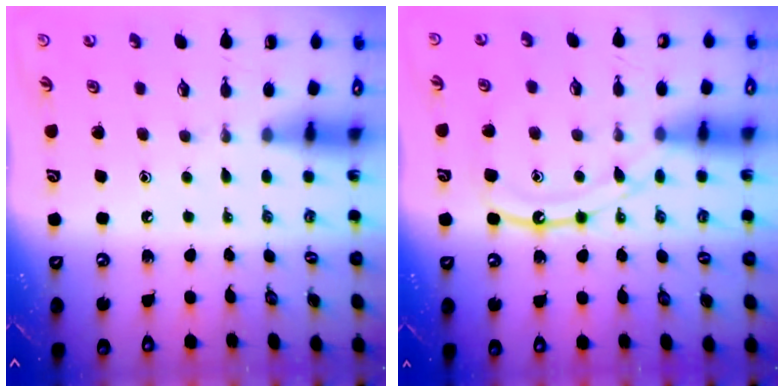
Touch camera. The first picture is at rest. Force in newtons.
{"total": 13.4, "press": 13.4, "slide": 1.2}